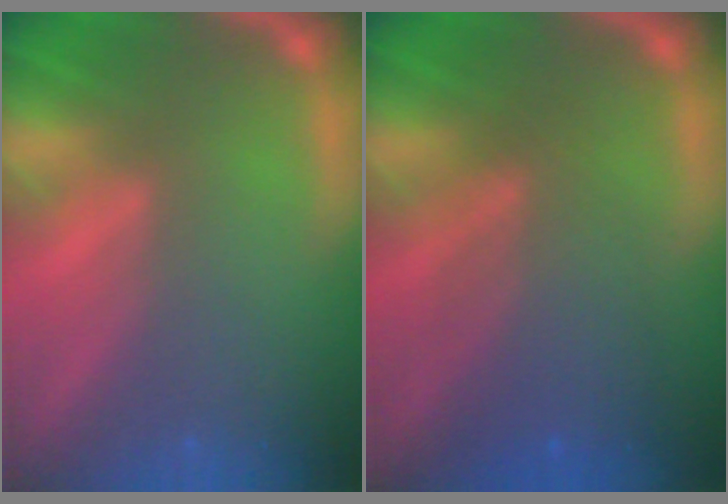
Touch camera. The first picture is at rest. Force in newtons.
{"total": 5.5}